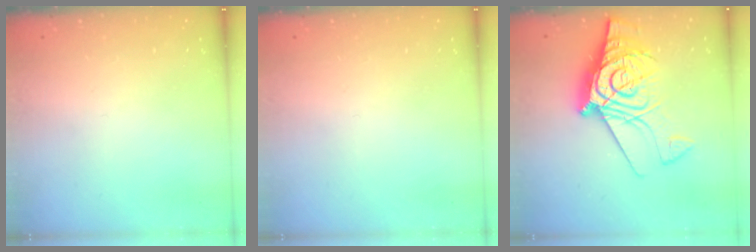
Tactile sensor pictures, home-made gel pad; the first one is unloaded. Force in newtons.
{"total": 0.0}
{"total": 16.6, "press": 16.5, "slide": 1.8}